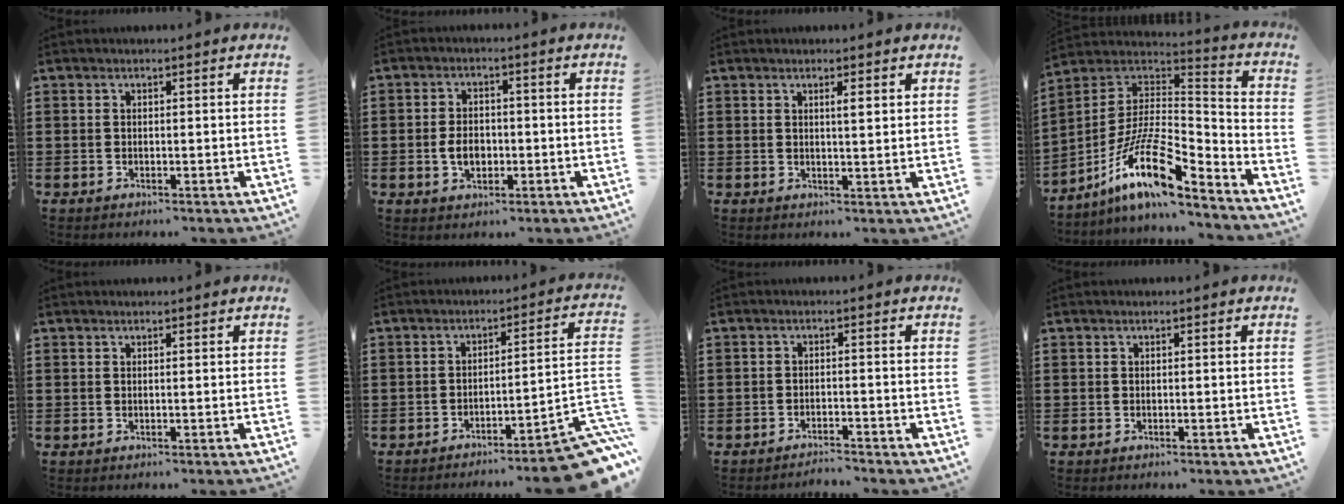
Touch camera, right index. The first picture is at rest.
{"total": 4.0, "force": [-0.8, 2.6, 3.0], "torque": [-0.051, 0.000, -0.015]}
{"total": 2.0, "force": [0.9, 0.1, 1.8], "torque": [-0.037, 0.000, 0.014]}
{"total": 15.3, "force": [-9.3, 4.3, 11.4], "torque": [-0.231, 0.008, -0.173]}
{"total": 0.0}
{"total": 7.8, "force": [-6.1, 0.5, 4.9], "torque": [-0.062, -0.002, -0.116]}
{"total": 1.9, "force": [-1.9, 0.0, 0.1], "torque": [-0.007, 0.002, -0.040]}
{"total": 0.0}